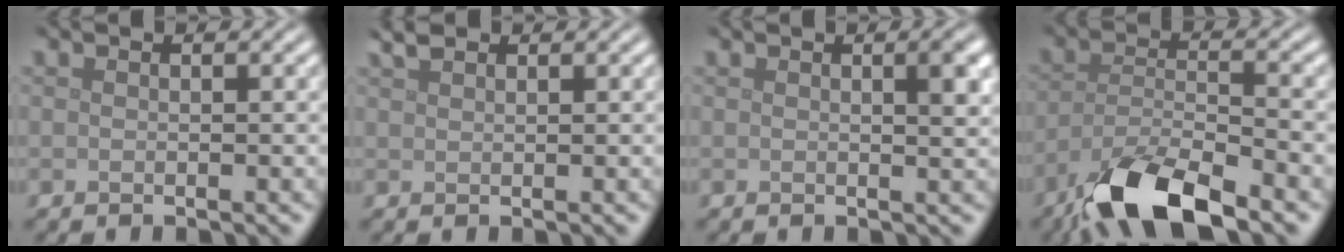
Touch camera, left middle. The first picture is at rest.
{"total": 1.5, "force": [1.2, 0.5, 0.7], "torque": [-0.015, 0.006, 0.027]}
{"total": 2.3, "force": [0.6, 0.6, 2.1], "torque": [-0.020, 0.005, 0.008]}
{"total": 9.1, "force": [-6.6, 2.5, 5.7], "torque": [-0.106, -0.009, -0.128]}